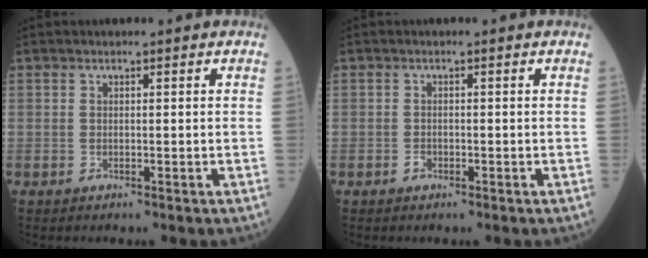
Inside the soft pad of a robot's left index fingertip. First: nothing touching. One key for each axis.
{"total": 0.9, "fx": -0.6, "fy": 0.6, "fz": 0.4, "tx": -0.008, "ty": 0.002, "tz": -0.009}